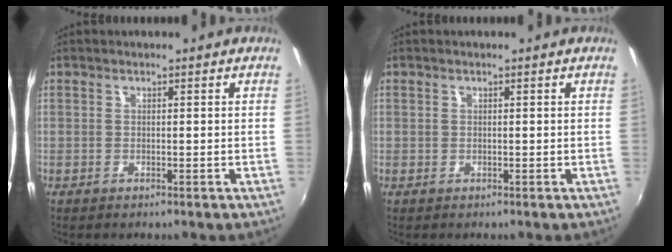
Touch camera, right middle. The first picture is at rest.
{"total": 0.5, "force": [-0.1, 0.5, 0.0], "torque": [0.001, -0.001, -0.003]}